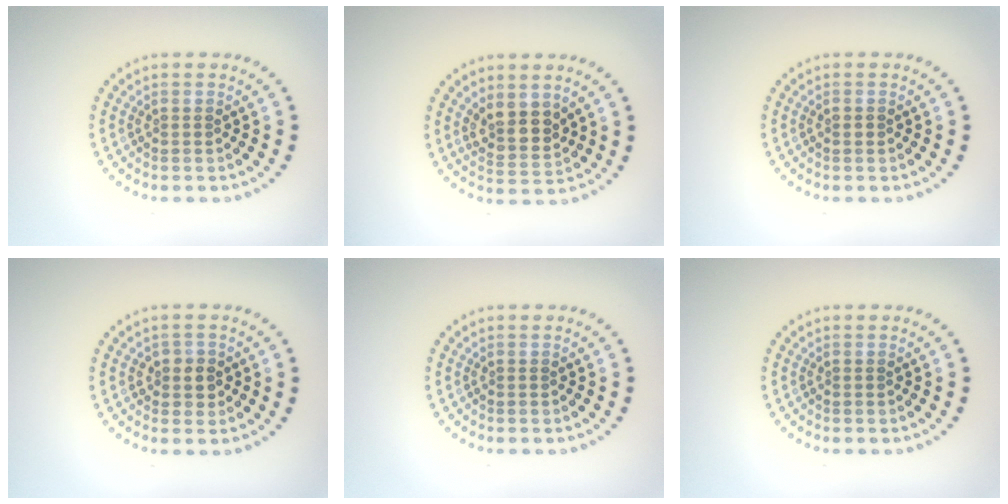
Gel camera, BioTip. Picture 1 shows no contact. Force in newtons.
{"total": 3.1, "press": 2.6, "slide": 1.6}
{"total": 0.7, "press": 0.7, "slide": 0.1}
{"total": 1.8, "press": 1.6, "slide": 0.7}
{"total": 0.0}
{"total": 0.0}